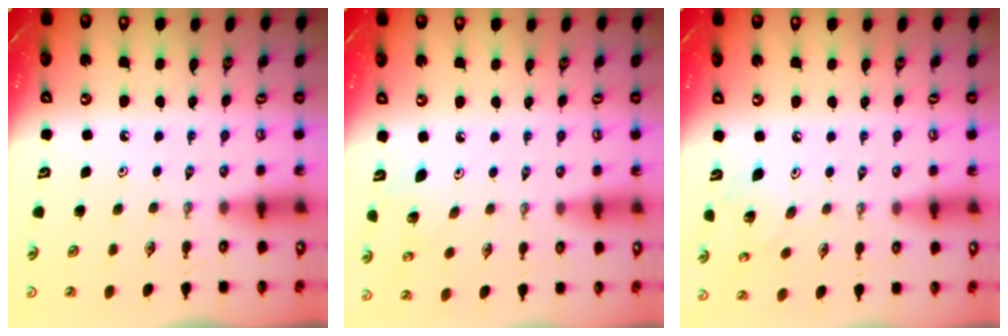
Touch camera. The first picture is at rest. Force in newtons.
{"total": 6.7, "press": 6.6, "slide": 1.5}
{"total": 10.6, "press": 10.4, "slide": 1.9}